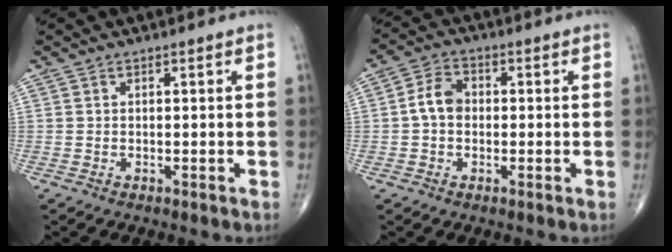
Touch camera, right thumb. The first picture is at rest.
{"total": 5.2, "force": [-0.3, 3.8, 3.4], "torque": [-0.056, 0.019, -0.014]}